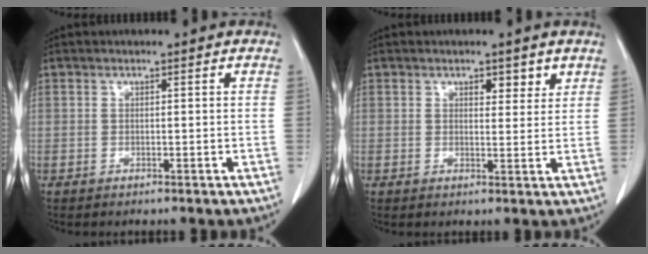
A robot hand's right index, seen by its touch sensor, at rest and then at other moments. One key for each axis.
{"total": 2.6, "fx": 1.8, "fy": 1.3, "fz": 1.5, "tx": -0.017, "ty": -0.004, "tz": 0.027}